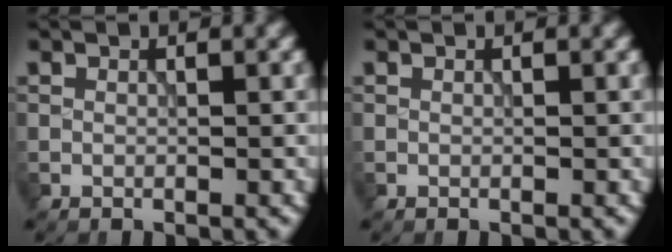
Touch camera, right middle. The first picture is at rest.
{"total": 0.0}